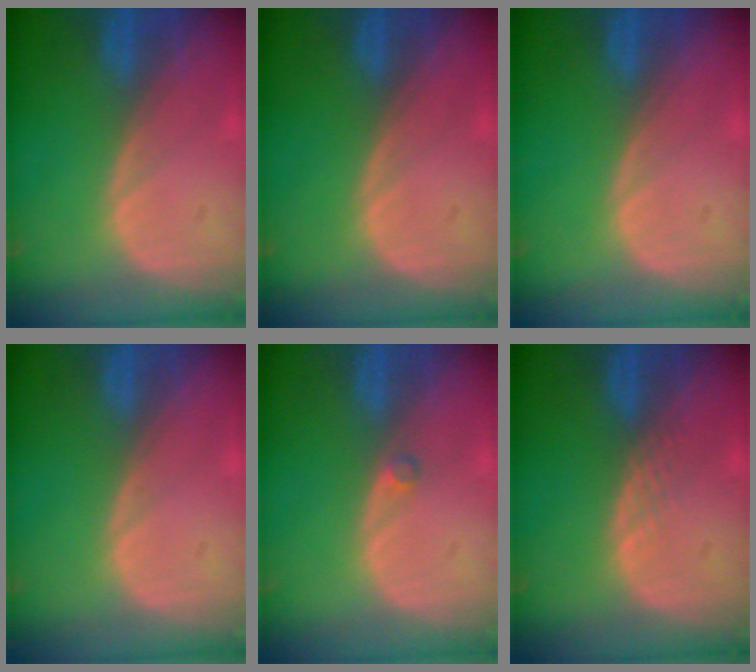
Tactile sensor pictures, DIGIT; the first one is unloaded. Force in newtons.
{"total": 0.0}
{"total": 0.0}
{"total": 0.0}
{"total": 0.7, "press": 0.7, "slide": 0.1}
{"total": 1.3, "press": 1.2, "slide": 0.1}